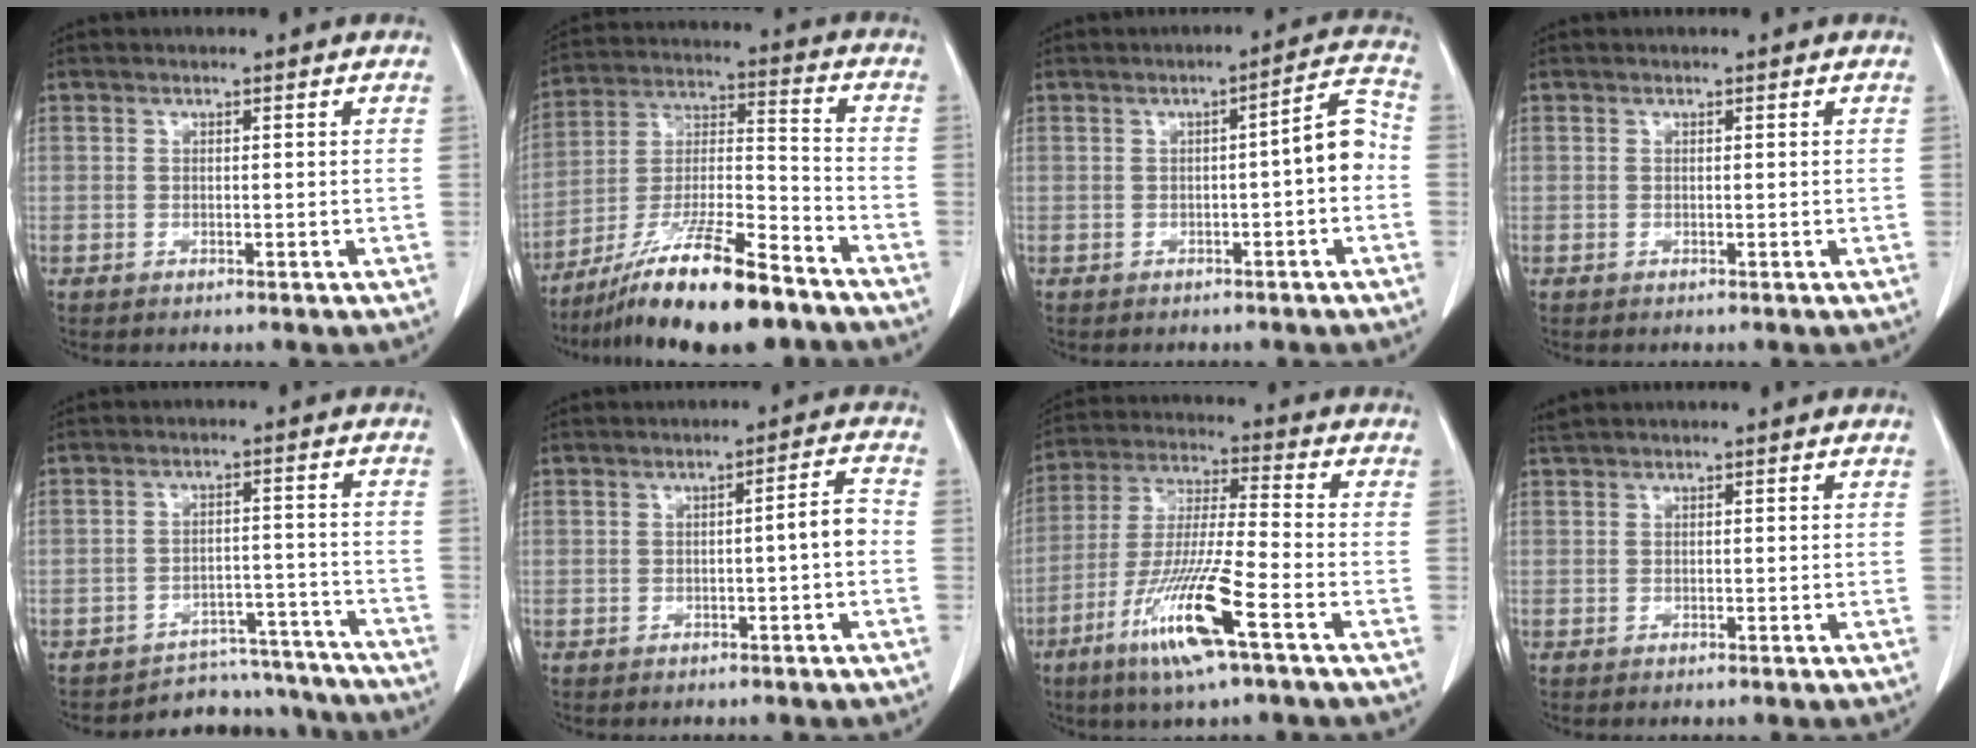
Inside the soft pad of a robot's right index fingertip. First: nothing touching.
{"total": 17.5, "force": [-13.0, 1.8, 11.5], "torque": [-0.224, -0.025, -0.233]}
{"total": 5.2, "force": [-0.9, 0.7, 5.1], "torque": [-0.061, 0.021, -0.015]}
{"total": 0.0}
{"total": 11.7, "force": [-11.1, 3.5, -0.6], "torque": [0.029, 0.048, -0.138]}
{"total": 3.3, "force": [-0.8, 0.0, 3.2], "torque": [-0.041, 0.008, -0.012]}
{"total": 14.2, "force": [-7.1, 0.4, 12.3], "torque": [-0.250, -0.025, -0.132]}
{"total": 0.9, "force": [0.5, 0.1, 0.7], "torque": [-0.024, 0.022, 0.013]}